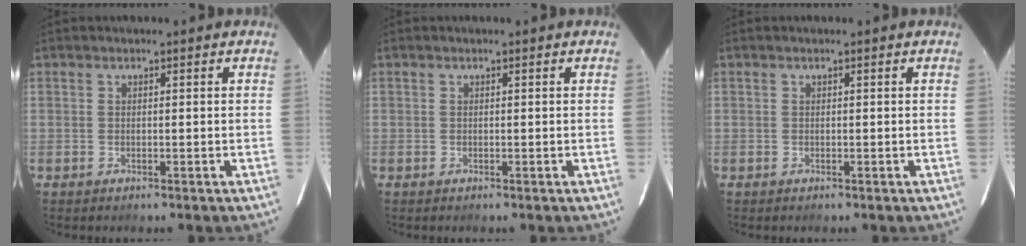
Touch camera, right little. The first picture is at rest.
{"total": 0.0}
{"total": 0.0}